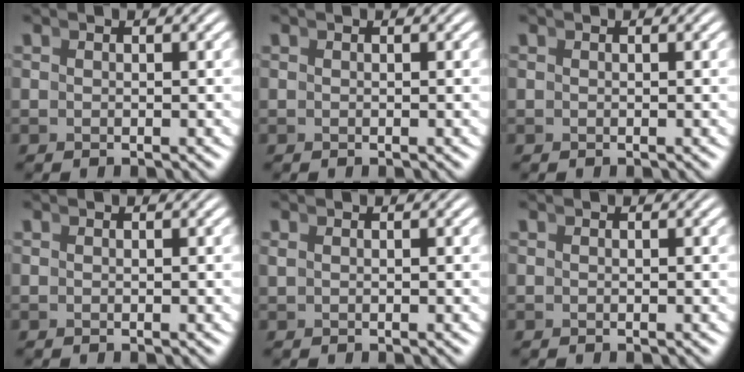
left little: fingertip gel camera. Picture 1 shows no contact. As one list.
[{"total": 0.0}, {"total": 0.0}, {"total": 0.0}, {"total": 0.0}, {"total": 0.0}]